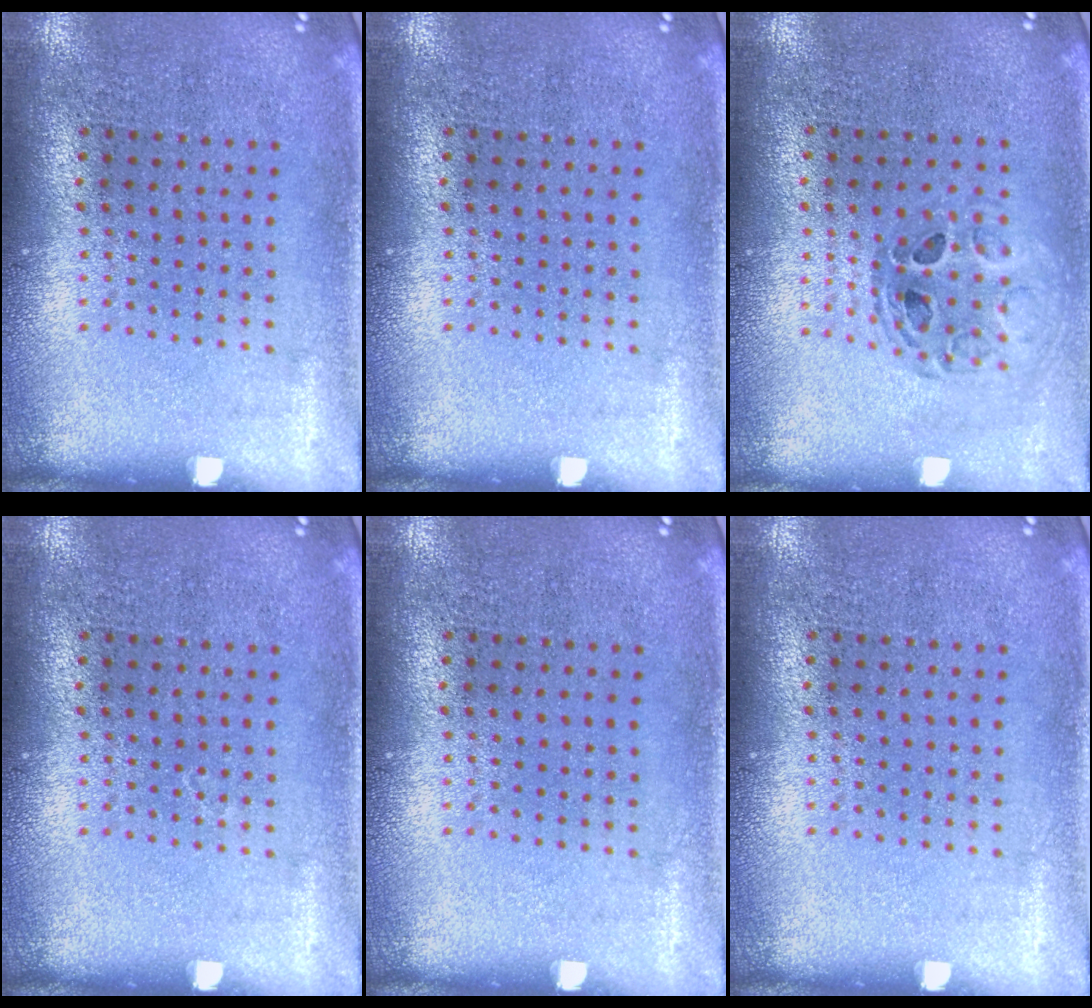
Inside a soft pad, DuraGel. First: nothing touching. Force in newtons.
{"total": 0.0}
{"total": 0.8, "press": 0.8, "slide": 0.1}
{"total": 0.0}
{"total": 0.0}
{"total": 0.0}